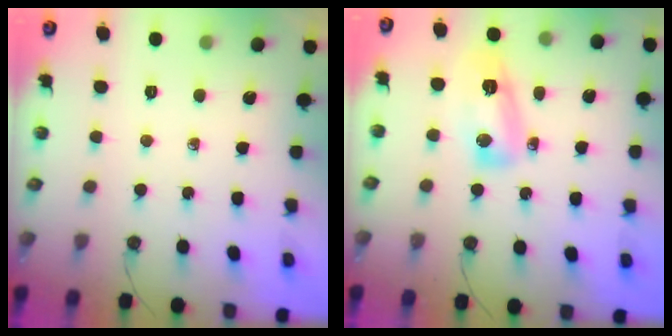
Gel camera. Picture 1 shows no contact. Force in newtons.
{"total": 8.9, "press": 8.9, "slide": 0.9}